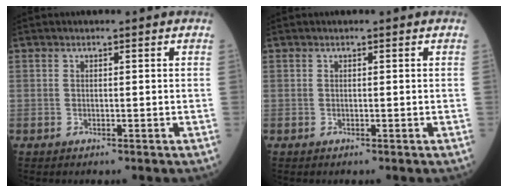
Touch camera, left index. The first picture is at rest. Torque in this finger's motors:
{"motor_torque": [0.01, -0.01, 0.00, 0.00]}